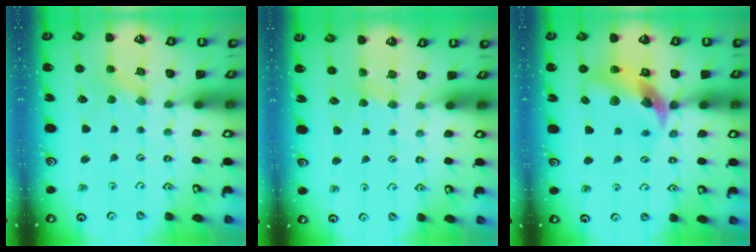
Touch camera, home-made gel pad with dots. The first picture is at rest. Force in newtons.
{"total": 2.5, "press": 2.5, "slide": 0.3}
{"total": 12.8, "press": 12.6, "slide": 2.0}